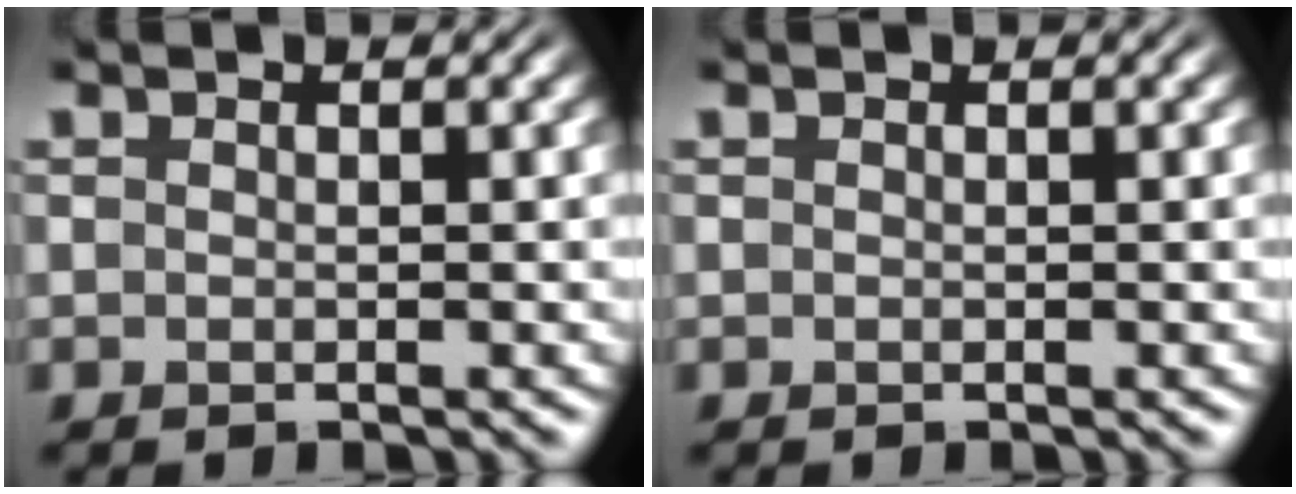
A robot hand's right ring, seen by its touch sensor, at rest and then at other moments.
{"total": 0.0}